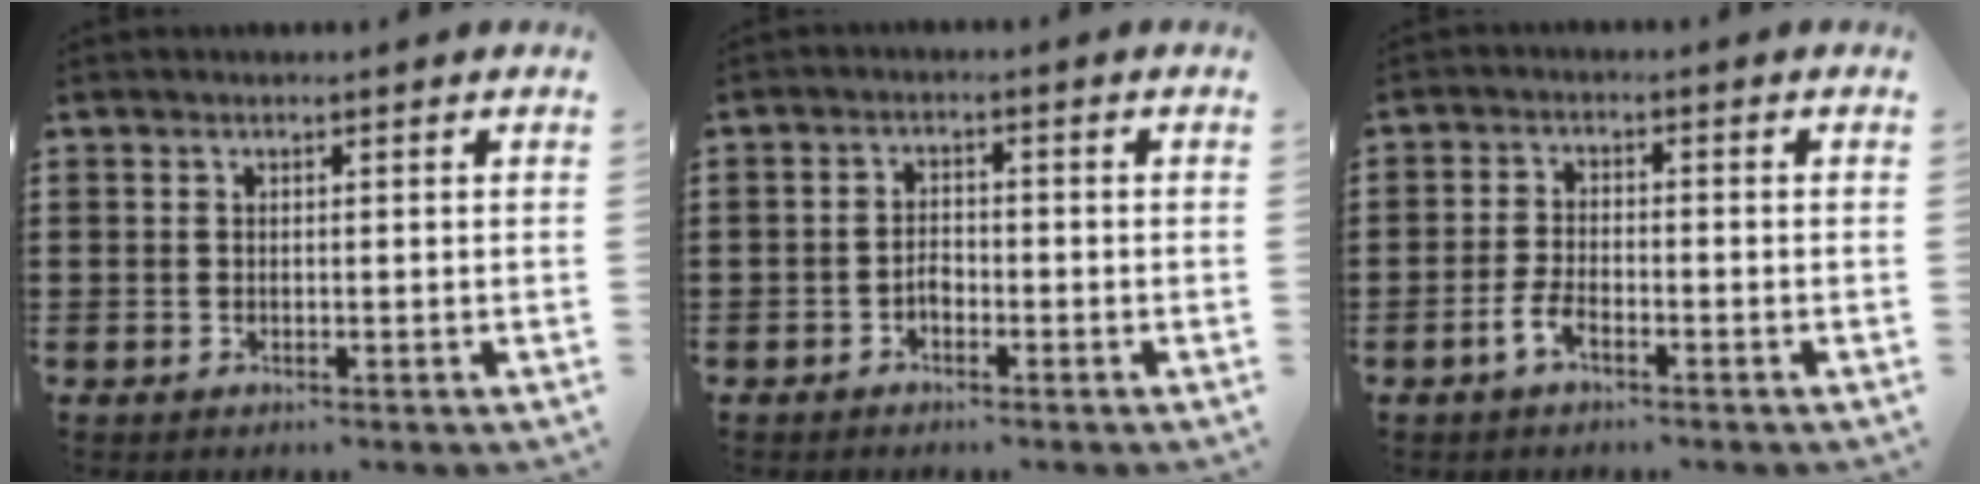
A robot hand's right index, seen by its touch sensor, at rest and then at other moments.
{"total": 2.0, "force": [-1.1, 1.2, 1.2], "torque": [-0.025, 0.003, -0.023]}
{"total": 3.3, "force": [-2.1, 1.1, 2.3], "torque": [-0.062, -0.003, -0.046]}